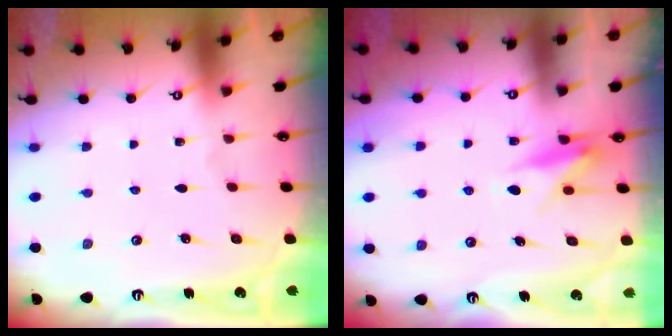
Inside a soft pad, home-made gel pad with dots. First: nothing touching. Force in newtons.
{"total": 10.0, "press": 10.0, "slide": 0.7}